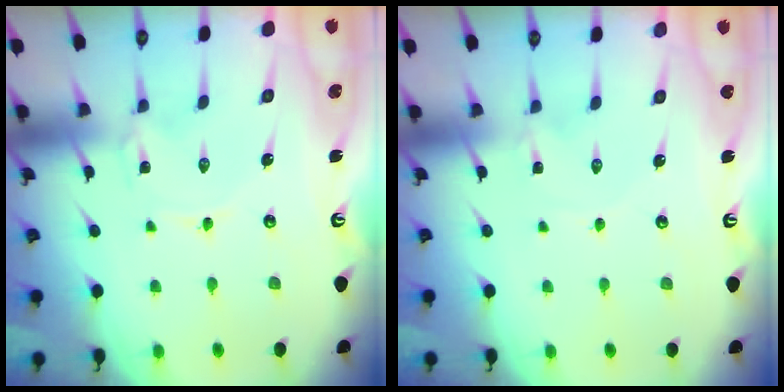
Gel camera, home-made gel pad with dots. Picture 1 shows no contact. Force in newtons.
{"total": 0.0}